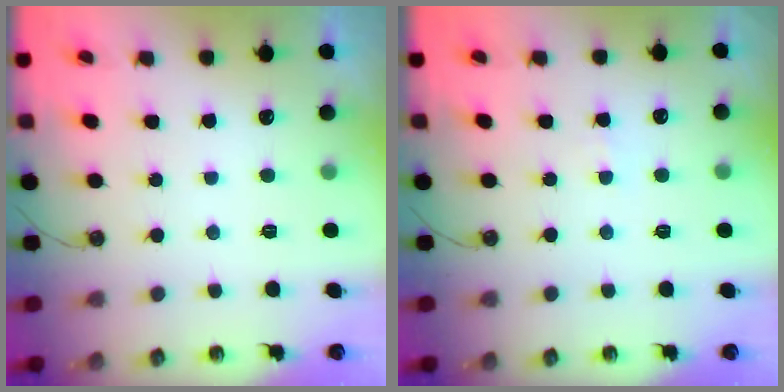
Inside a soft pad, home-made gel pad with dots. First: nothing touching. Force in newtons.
{"total": 3.7, "press": 3.7, "slide": 0.5}